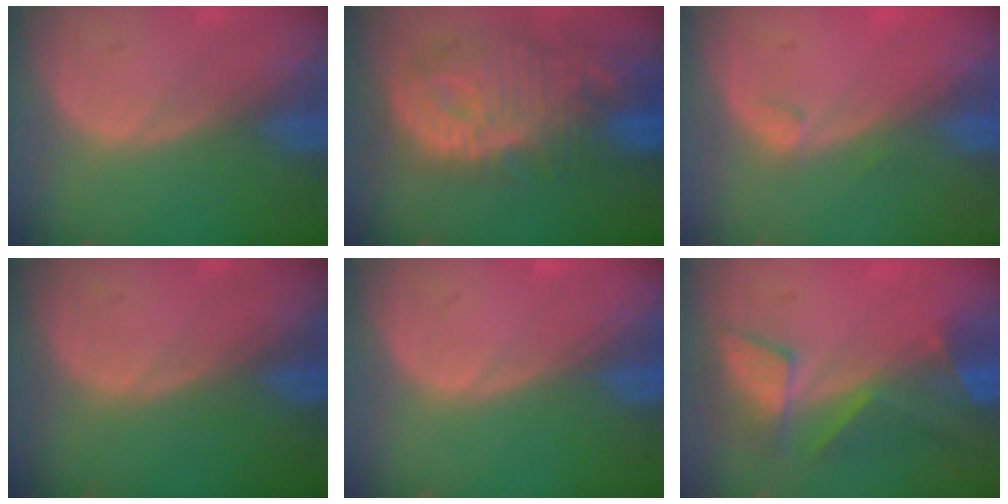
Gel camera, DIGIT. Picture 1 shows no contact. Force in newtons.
{"total": 13.0, "press": 11.3, "slide": 6.3}
{"total": 1.3, "press": 1.1, "slide": 0.5}
{"total": 0.0}
{"total": 0.0}
{"total": 8.1, "press": 7.0, "slide": 3.9}